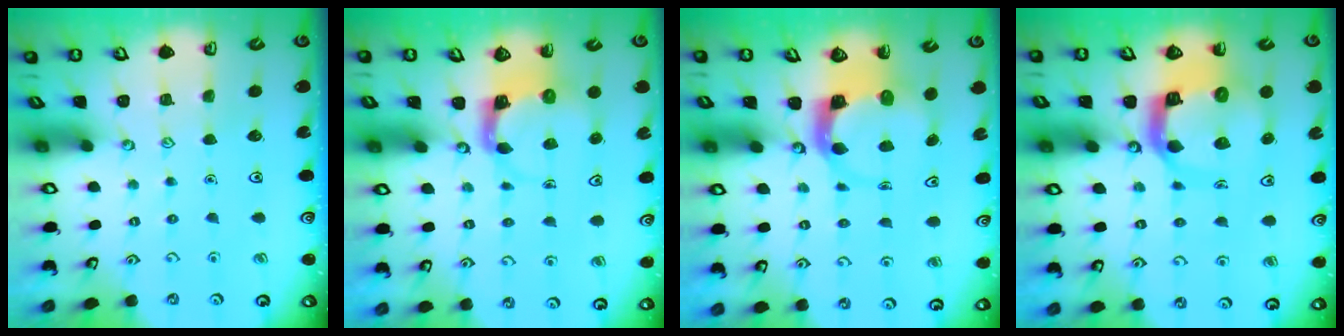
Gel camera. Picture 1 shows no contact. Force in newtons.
{"total": 3.9, "press": 3.8, "slide": 0.7}
{"total": 3.8, "press": 3.8, "slide": 0.6}
{"total": 11.1, "press": 11.0, "slide": 1.5}